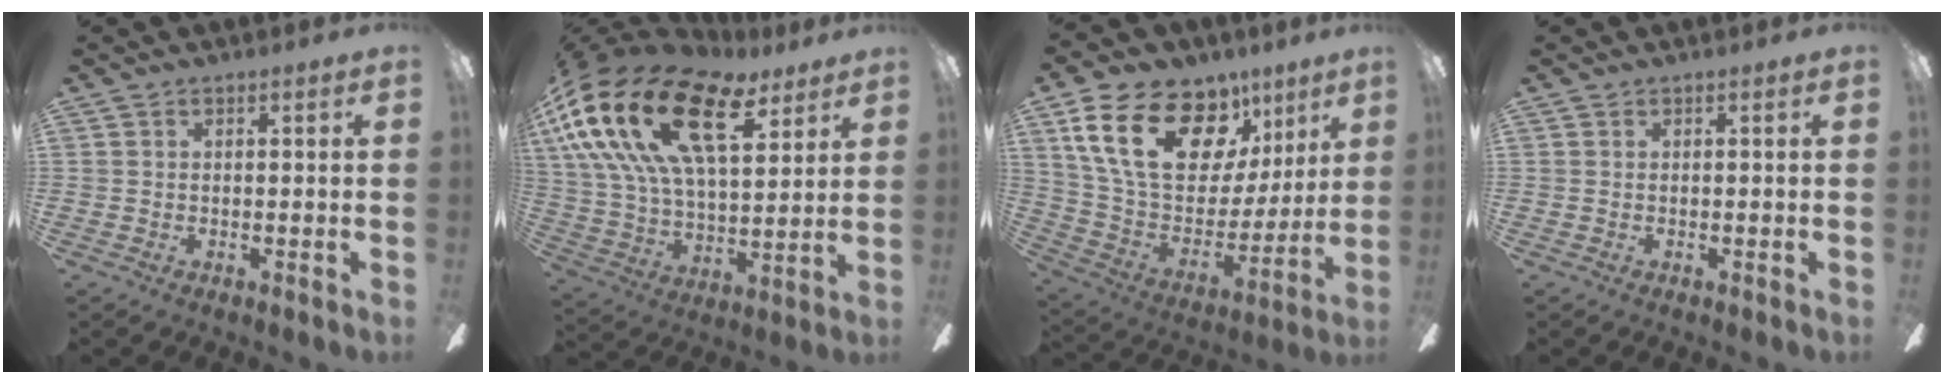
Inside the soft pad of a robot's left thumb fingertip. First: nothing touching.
{"total": 26.1, "force": [12.5, 13.1, 18.8], "torque": [-0.362, -0.051, 0.219]}
{"total": 24.6, "force": [12.1, 15.1, 15.1], "torque": [-0.262, -0.042, 0.225]}
{"total": 0.0}